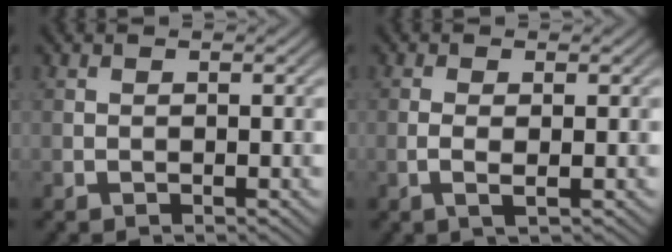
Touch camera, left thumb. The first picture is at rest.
{"total": 1.8, "force": [-0.2, 0.3, 1.8], "torque": [-0.038, 0.000, -0.007]}